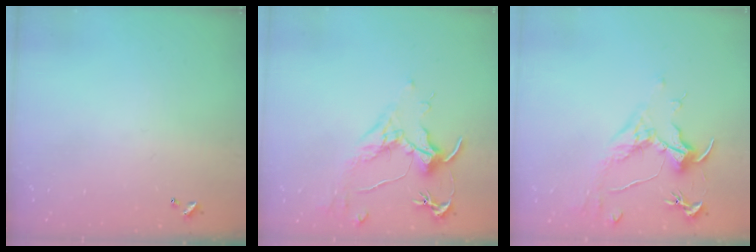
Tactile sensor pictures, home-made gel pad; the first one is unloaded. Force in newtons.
{"total": 1.8, "press": 1.6, "slide": 0.9}
{"total": 1.6, "press": 1.4, "slide": 0.8}